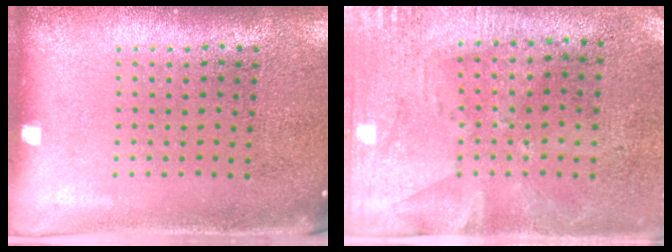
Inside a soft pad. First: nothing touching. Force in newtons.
{"total": 2.8, "press": 2.2, "slide": 1.6}